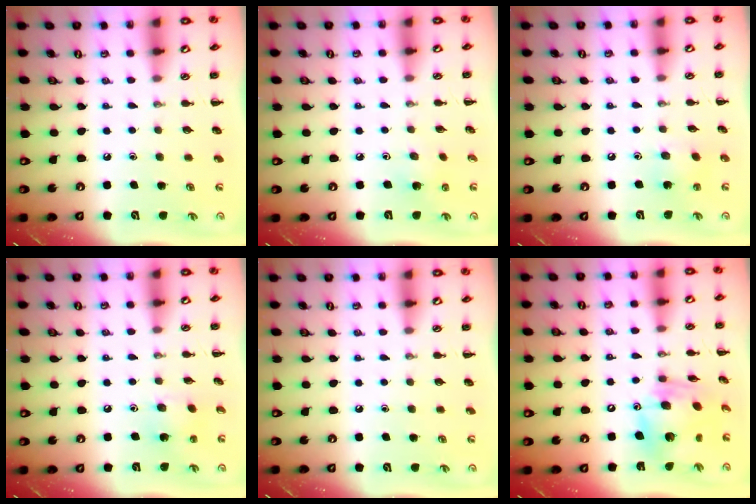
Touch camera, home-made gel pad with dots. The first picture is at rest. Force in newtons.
{"total": 3.5, "press": 3.3, "slide": 1.1}
{"total": 4.7, "press": 4.5, "slide": 1.2}
{"total": 2.9, "press": 2.8, "slide": 0.5}
{"total": 0.0}
{"total": 14.0, "press": 13.4, "slide": 3.9}